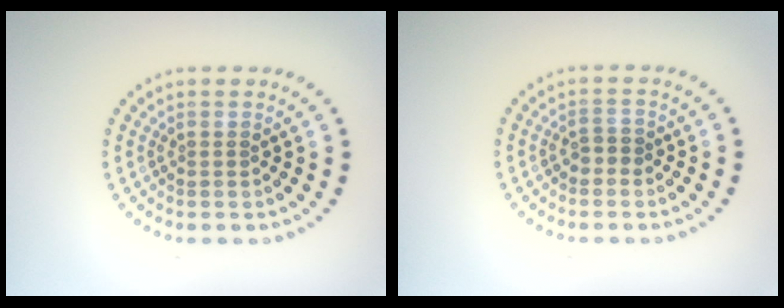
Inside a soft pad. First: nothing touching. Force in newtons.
{"total": 1.1, "press": 1.0, "slide": 0.5}